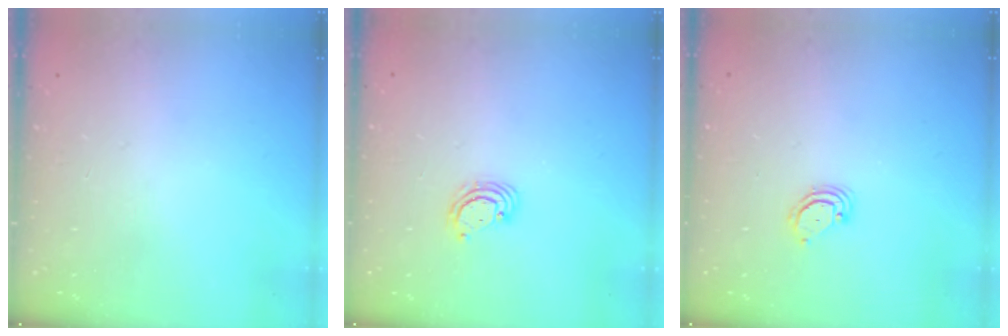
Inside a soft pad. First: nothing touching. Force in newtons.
{"total": 2.8, "press": 2.8, "slide": 0.3}
{"total": 3.2, "press": 3.2, "slide": 0.3}